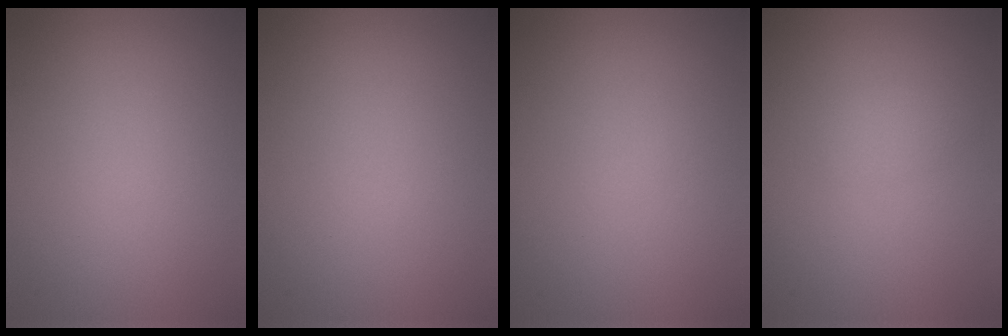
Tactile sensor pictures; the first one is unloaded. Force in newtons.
{"total": 0.0}
{"total": 0.0}
{"total": 1.0, "press": 1.0, "slide": 0.1}